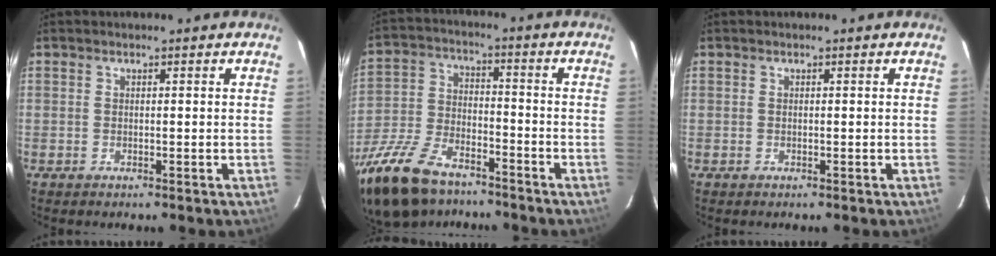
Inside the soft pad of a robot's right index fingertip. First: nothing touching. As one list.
[{"total": 21.6, "force": [-15.9, 9.3, 11.4], "torque": [-0.258, -0.028, -0.283]}, {"total": 0.0}]